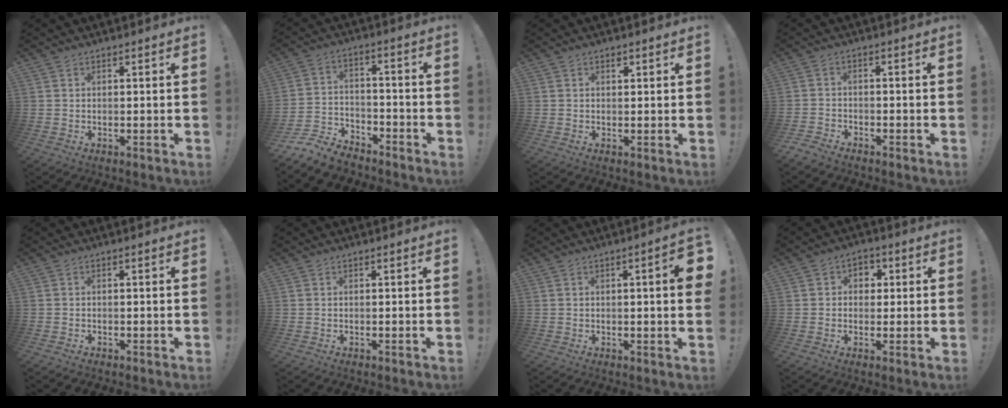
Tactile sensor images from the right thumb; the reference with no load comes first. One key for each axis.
{"total": 8.7, "fx": -7.5, "fy": 3.8, "fz": 2.2, "tx": -0.038, "ty": 0.036, "tz": -0.142}
{"total": 1.1, "fx": 0.7, "fy": 0.8, "fz": 0.3, "tx": 0.004, "ty": -0.002, "tz": 0.011}
{"total": 2.9, "fx": -2.8, "fy": 0.9, "fz": 0.3, "tx": -0.012, "ty": 0.002, "tz": -0.056}
{"total": 0.7, "fx": -0.6, "fy": 0.3, "fz": 0.0, "tx": 0.002, "ty": 0.001, "tz": -0.011}
{"total": 0.0}
{"total": 5.1, "fx": 0.5, "fy": 0.2, "fz": 5.1, "tx": -0.070, "ty": -0.006, "tz": 0.007}
{"total": 4.7, "fx": 0.3, "fy": 4.4, "fz": 1.7, "tx": -0.022, "ty": 0.005, "tz": 0.005}